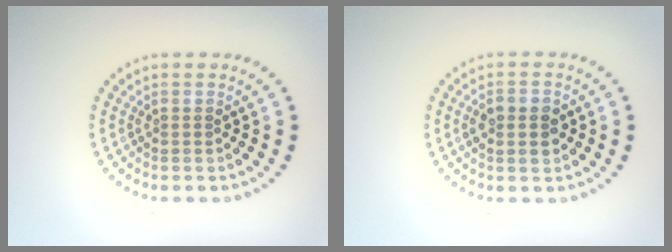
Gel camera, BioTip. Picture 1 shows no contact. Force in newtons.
{"total": 2.8, "press": 2.8, "slide": 0.1}